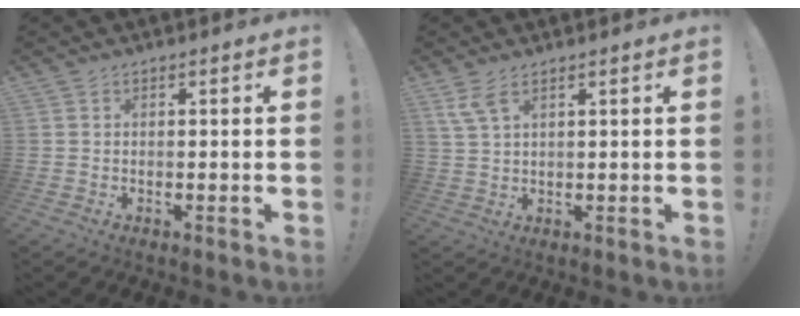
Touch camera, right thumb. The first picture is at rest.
{"total": 5.1, "force": [3.1, 1.7, 3.7], "torque": [-0.074, -0.005, 0.058]}